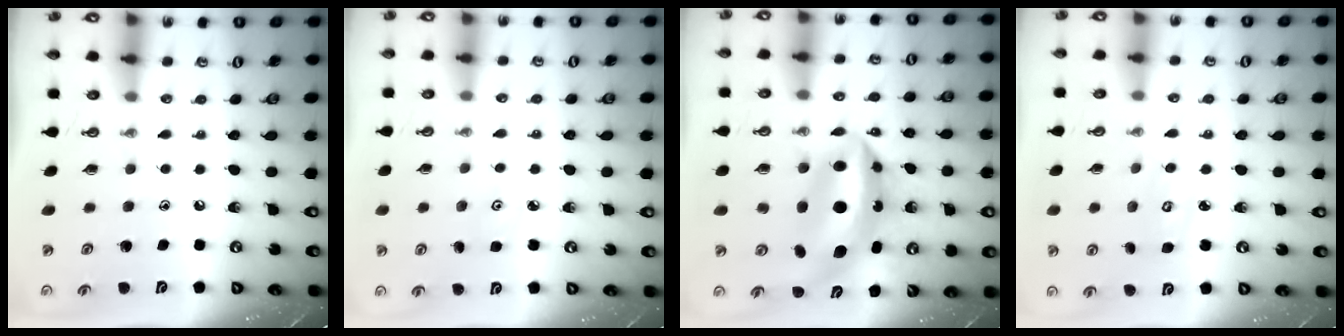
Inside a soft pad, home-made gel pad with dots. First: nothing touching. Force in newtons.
{"total": 2.8, "press": 2.8, "slide": 0.4}
{"total": 11.2, "press": 11.1, "slide": 0.8}
{"total": 4.0, "press": 4.0, "slide": 0.3}